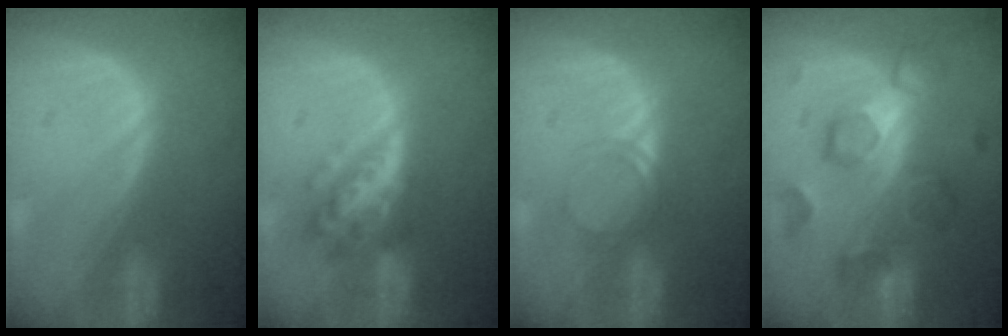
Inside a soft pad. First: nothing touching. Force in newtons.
{"total": 6.0, "press": 5.5, "slide": 2.5}
{"total": 2.4, "press": 2.4, "slide": 0.2}
{"total": 8.5, "press": 8.5, "slide": 0.2}